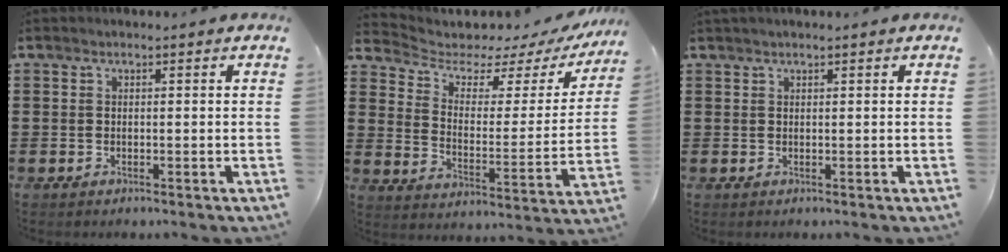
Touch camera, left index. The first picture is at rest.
{"total": 4.2, "force": [3.3, 1.8, 1.8], "torque": [-0.059, -0.024, 0.051]}
{"total": 0.7, "force": [0.5, 0.0, 0.4], "torque": [-0.009, -0.001, 0.011]}